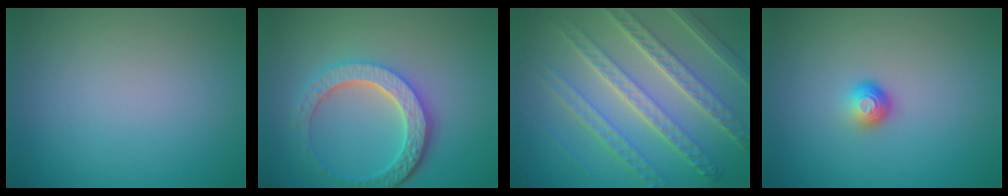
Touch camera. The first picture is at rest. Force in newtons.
{"total": 5.8, "press": 4.3, "slide": 3.8}
{"total": 8.2, "press": 6.4, "slide": 5.1}
{"total": 1.6, "press": 1.1, "slide": 1.2}